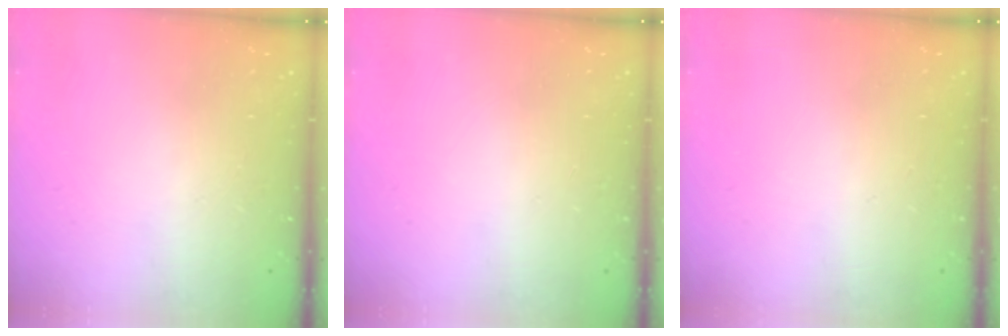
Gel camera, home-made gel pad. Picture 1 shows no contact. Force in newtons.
{"total": 0.0}
{"total": 0.0}